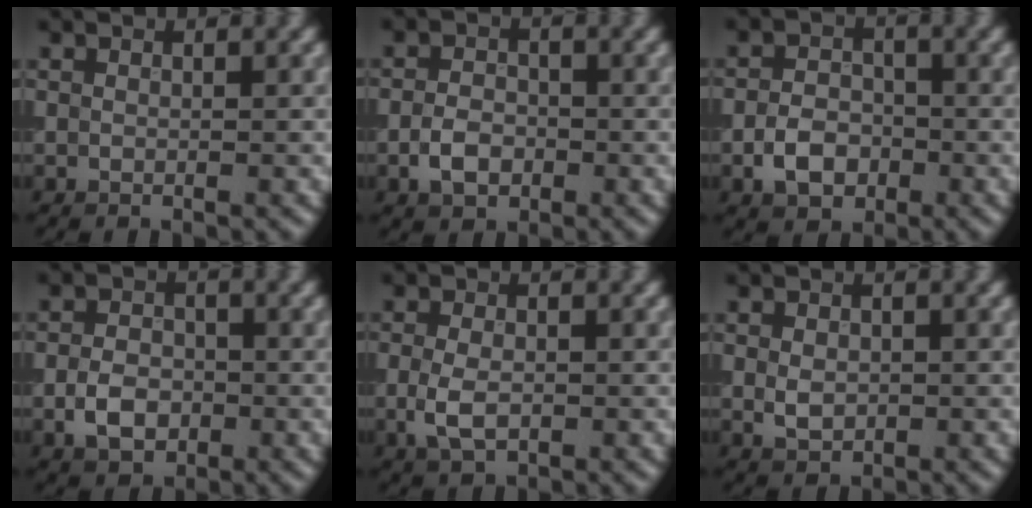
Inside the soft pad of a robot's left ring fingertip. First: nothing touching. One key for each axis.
{"total": 2.7, "fx": -1.1, "fy": 1.9, "fz": 1.7, "tx": -0.027, "ty": 0.003, "tz": -0.024}
{"total": 3.5, "fx": -1.4, "fy": 2.5, "fz": 2.0, "tx": -0.032, "ty": 0.003, "tz": -0.031}
{"total": 3.4, "fx": -1.2, "fy": 2.4, "fz": 2.1, "tx": -0.036, "ty": 0.002, "tz": -0.027}
{"total": 2.9, "fx": -0.7, "fy": 1.7, "fz": 2.3, "tx": -0.048, "ty": -0.004, "tz": -0.014}
{"total": 1.9, "fx": -0.1, "fy": 1.4, "fz": 1.3, "tx": -0.024, "ty": -0.001, "tz": -0.001}